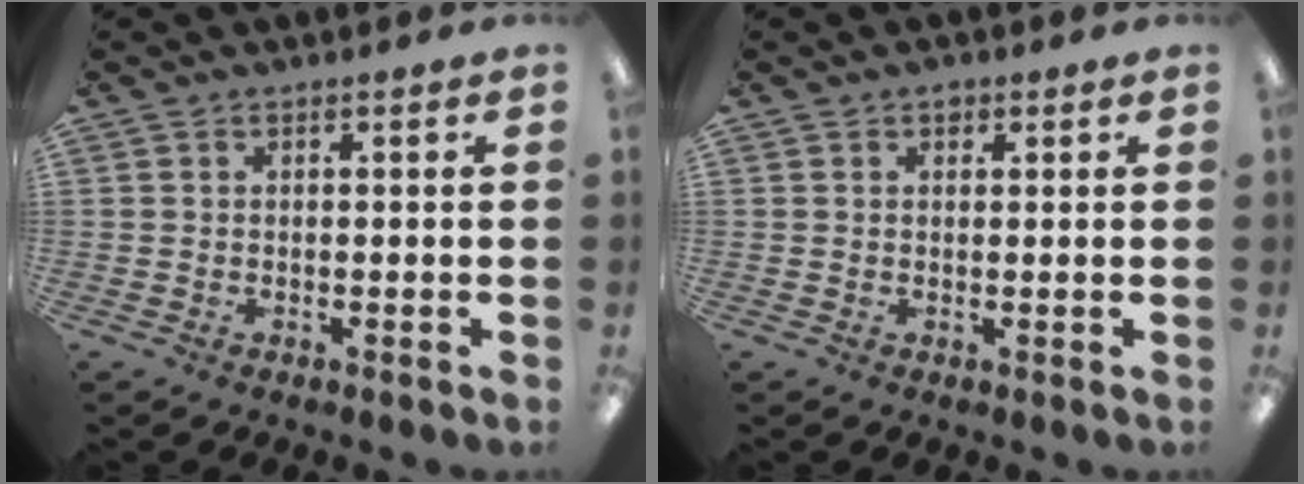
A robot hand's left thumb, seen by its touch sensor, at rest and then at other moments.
{"total": 1.3, "force": [0.7, 0.8, 0.7], "torque": [-0.007, -0.001, 0.012]}